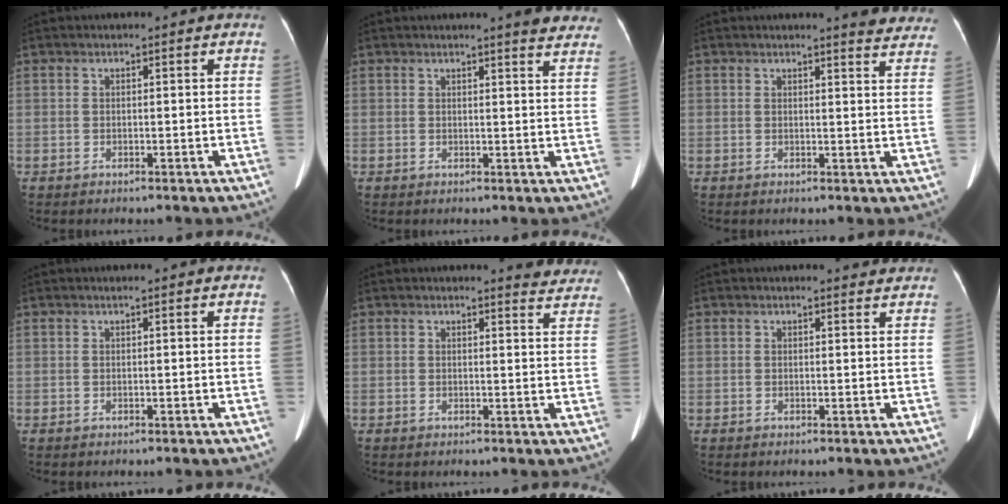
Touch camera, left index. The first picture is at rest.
{"total": 6.2, "force": [5.6, 0.4, 2.6], "torque": [-0.023, -0.011, 0.044]}
{"total": 7.1, "force": [6.8, 0.6, 2.0], "torque": [-0.008, -0.022, 0.051]}
{"total": 0.0}
{"total": 5.1, "force": [5.0, 0.9, 0.7], "torque": [0.004, -0.021, 0.030]}
{"total": 1.9, "force": [1.9, 0.4, 0.1], "torque": [-0.007, -0.003, 0.014]}